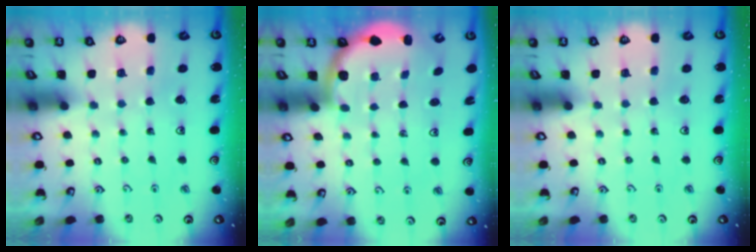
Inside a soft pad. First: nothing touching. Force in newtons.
{"total": 3.4, "press": 2.8, "slide": 1.9}
{"total": 0.0}